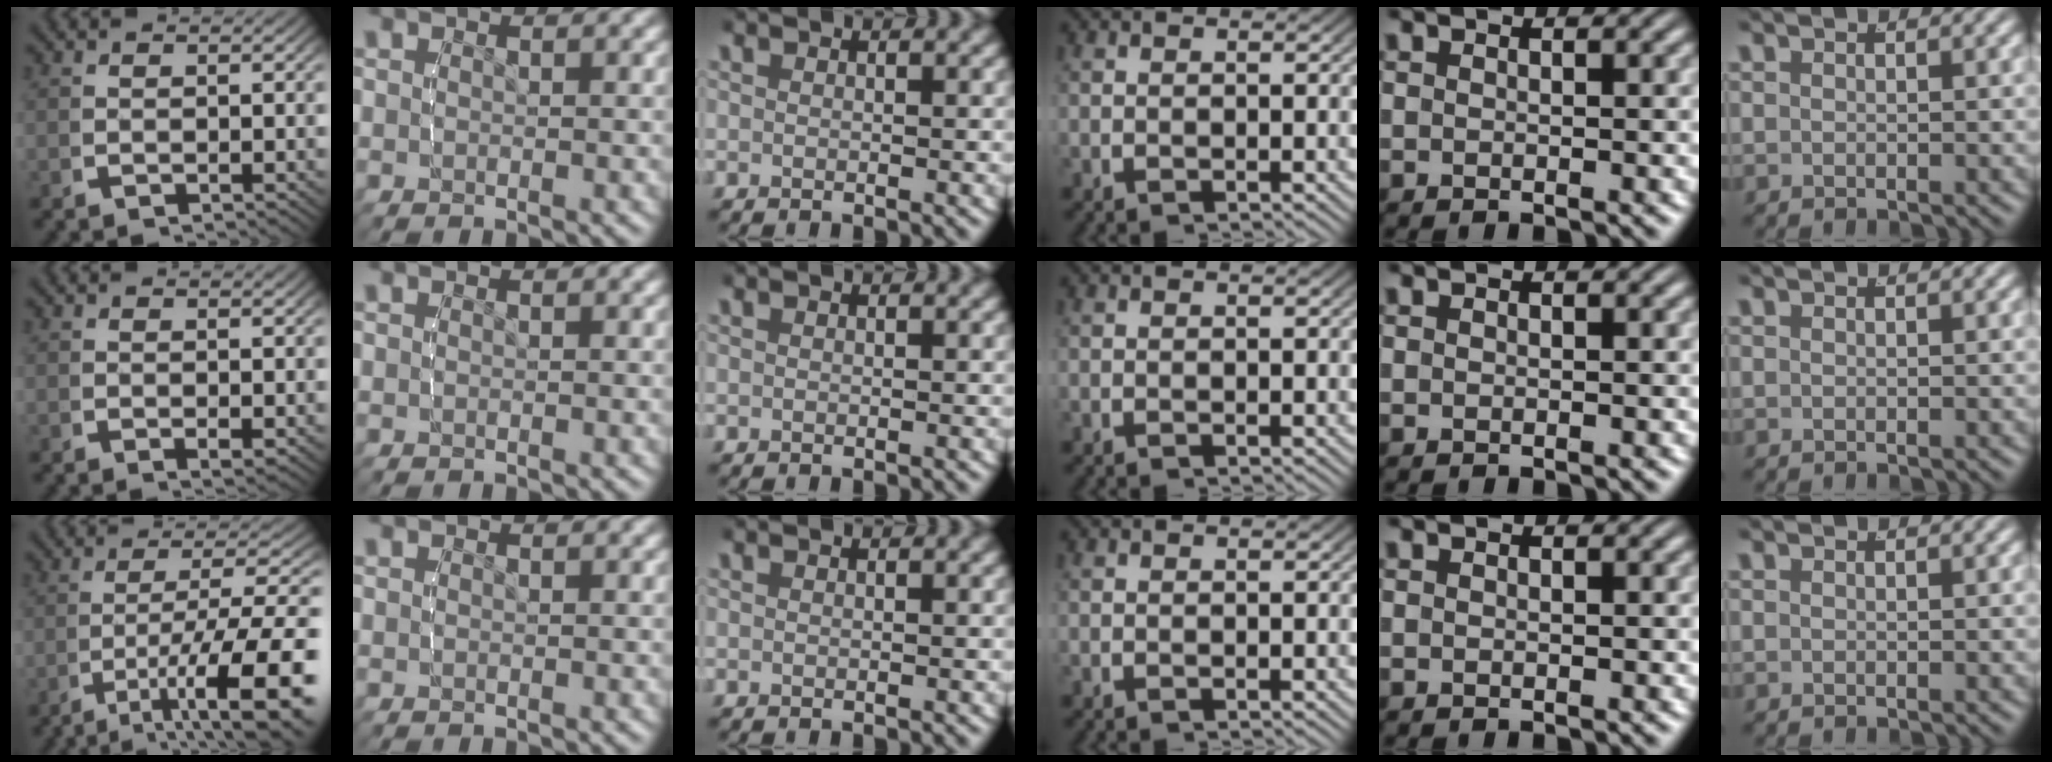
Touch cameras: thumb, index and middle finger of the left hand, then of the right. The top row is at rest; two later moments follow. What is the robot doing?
{"motion": "lift_and_place", "object": "bottle"}